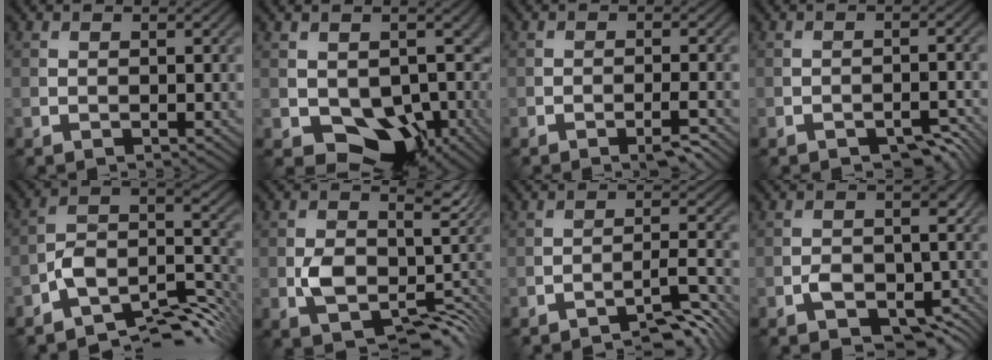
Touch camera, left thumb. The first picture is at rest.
{"total": 11.1, "force": [-1.5, 8.3, 7.2], "torque": [-0.119, -0.034, -0.025]}
{"total": 2.9, "force": [-1.9, 0.3, 2.1], "torque": [-0.034, 0.007, -0.035]}
{"total": 3.5, "force": [-2.6, 1.2, 2.0], "torque": [-0.027, 0.003, -0.030]}
{"total": 10.1, "force": [-6.9, 3.8, 6.3], "torque": [-0.092, -0.004, -0.139]}
{"total": 8.1, "force": [-2.0, 5.0, 6.0], "torque": [-0.093, -0.019, -0.028]}
{"total": 6.0, "force": [-4.7, 0.8, 3.6], "torque": [-0.049, 0.019, -0.076]}
{"total": 6.2, "force": [-3.3, 3.6, 3.7], "torque": [-0.052, -0.006, -0.050]}